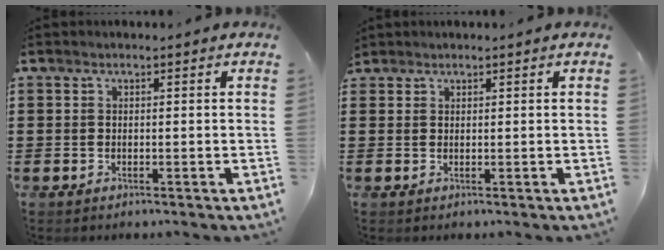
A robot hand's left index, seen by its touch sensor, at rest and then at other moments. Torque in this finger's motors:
{"motor_torque": [0.99, -1.03, 0.54, 0.21]}